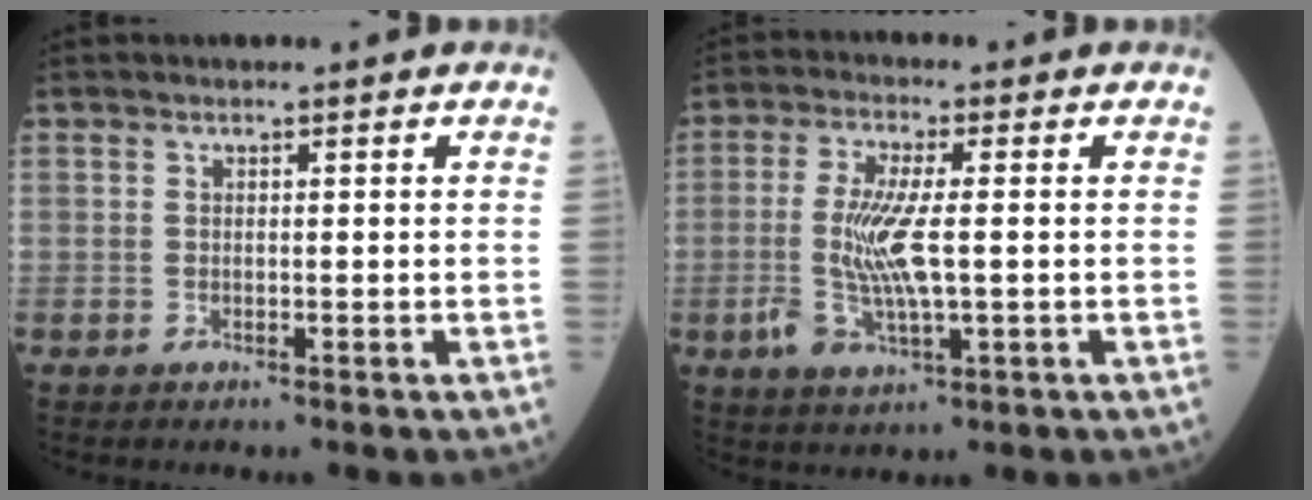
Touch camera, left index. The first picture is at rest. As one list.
[{"total": 8.3, "force": [-0.9, 1.9, 8.0], "torque": [-0.177, -0.008, -0.015]}]